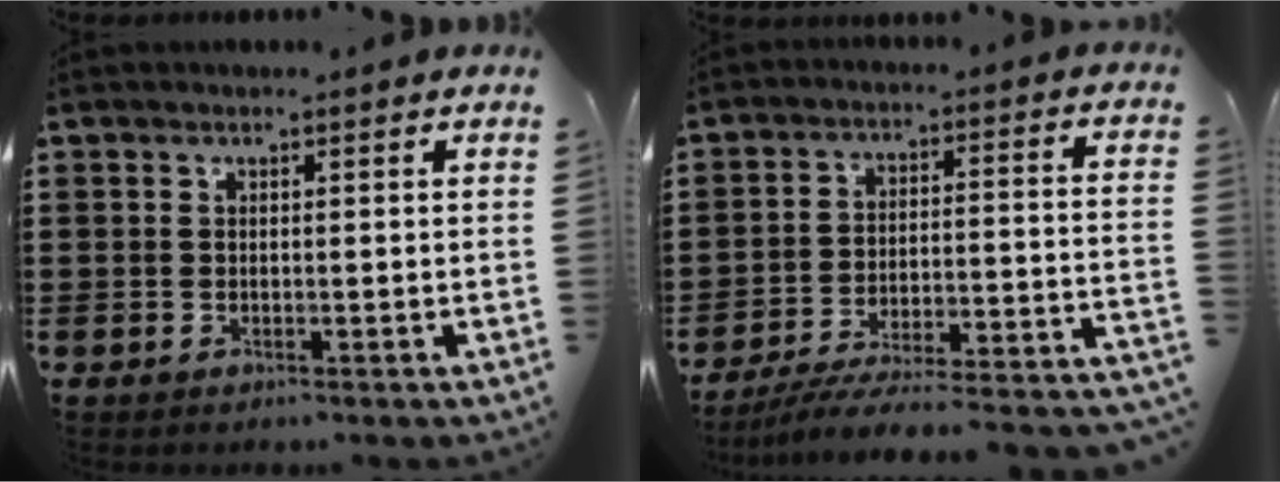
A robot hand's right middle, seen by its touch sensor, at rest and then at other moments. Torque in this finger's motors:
{"motor_torque": [1.55, -0.59, 0.23, 0.13]}